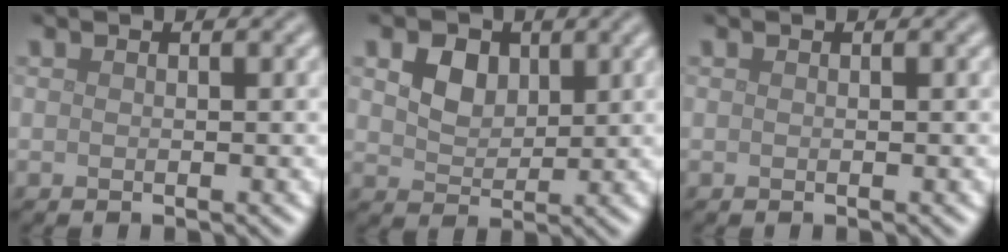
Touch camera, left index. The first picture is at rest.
{"total": 3.2, "force": [1.4, 2.3, 1.7], "torque": [-0.039, -0.001, 0.020]}
{"total": 0.0}